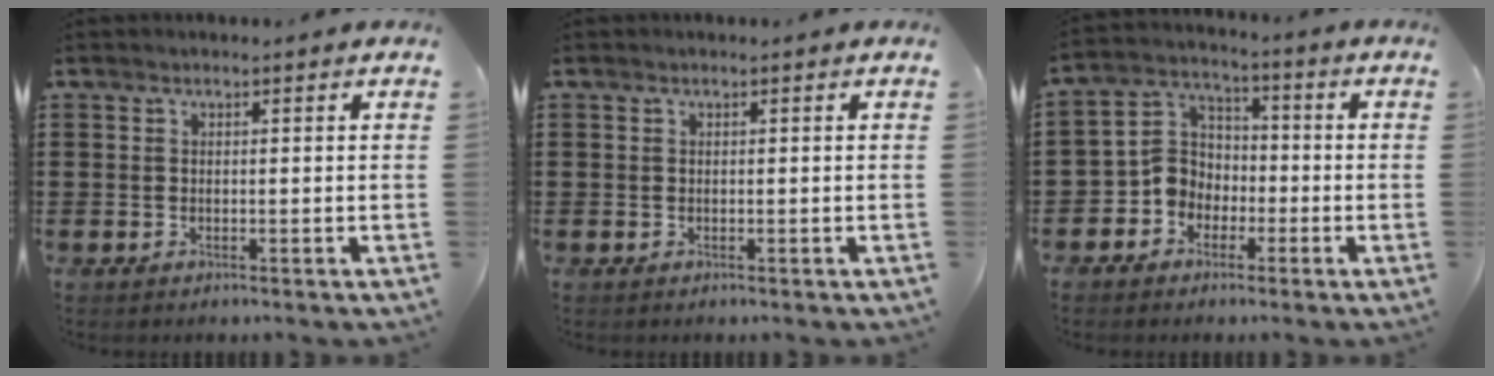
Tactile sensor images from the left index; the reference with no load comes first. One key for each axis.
{"total": 0.0}
{"total": 6.2, "fx": -2.2, "fy": 5.4, "fz": 1.9, "tx": -0.071, "ty": 0.005, "tz": -0.050}